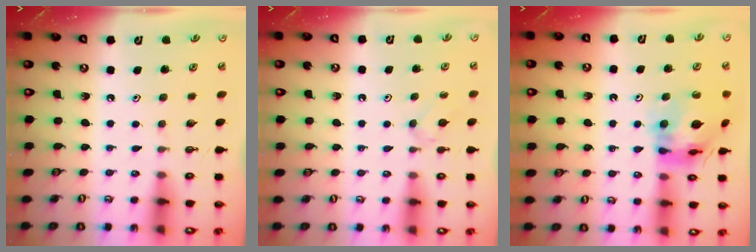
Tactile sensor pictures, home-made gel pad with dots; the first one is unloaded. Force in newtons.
{"total": 3.3, "press": 3.2, "slide": 0.6}
{"total": 13.6, "press": 13.5, "slide": 1.7}